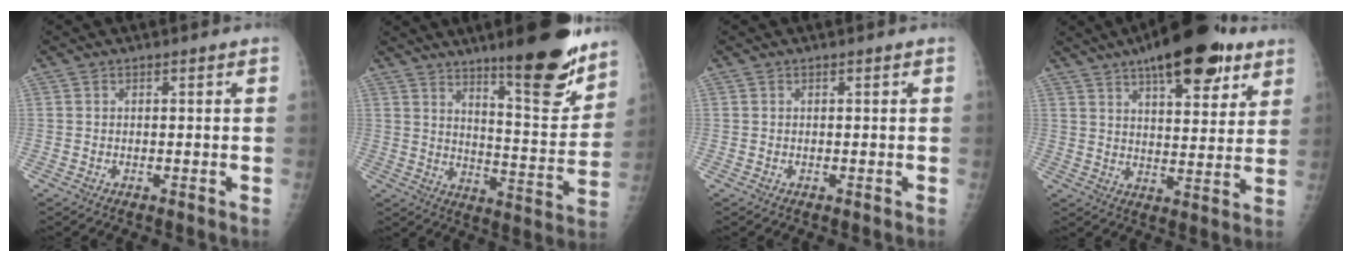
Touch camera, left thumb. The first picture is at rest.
{"total": 17.1, "force": [12.1, 3.2, 11.6], "torque": [-0.130, -0.089, 0.188]}
{"total": 0.0}
{"total": 18.2, "force": [11.2, 6.7, 12.6], "torque": [-0.157, -0.034, 0.167]}